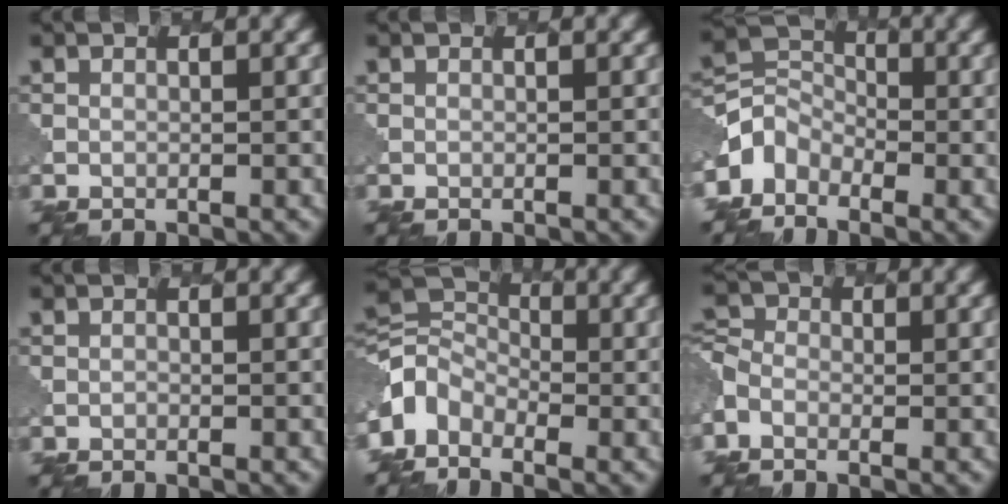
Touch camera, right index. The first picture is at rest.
{"total": 0.0}
{"total": 3.1, "force": [-2.1, 2.2, 0.7], "torque": [-0.014, 0.002, -0.056]}
{"total": 0.0}
{"total": 4.4, "force": [-2.5, 3.1, 2.0], "torque": [-0.040, 0.003, -0.068]}
{"total": 2.4, "force": [-1.1, 1.8, 1.2], "torque": [-0.027, 0.000, -0.029]}